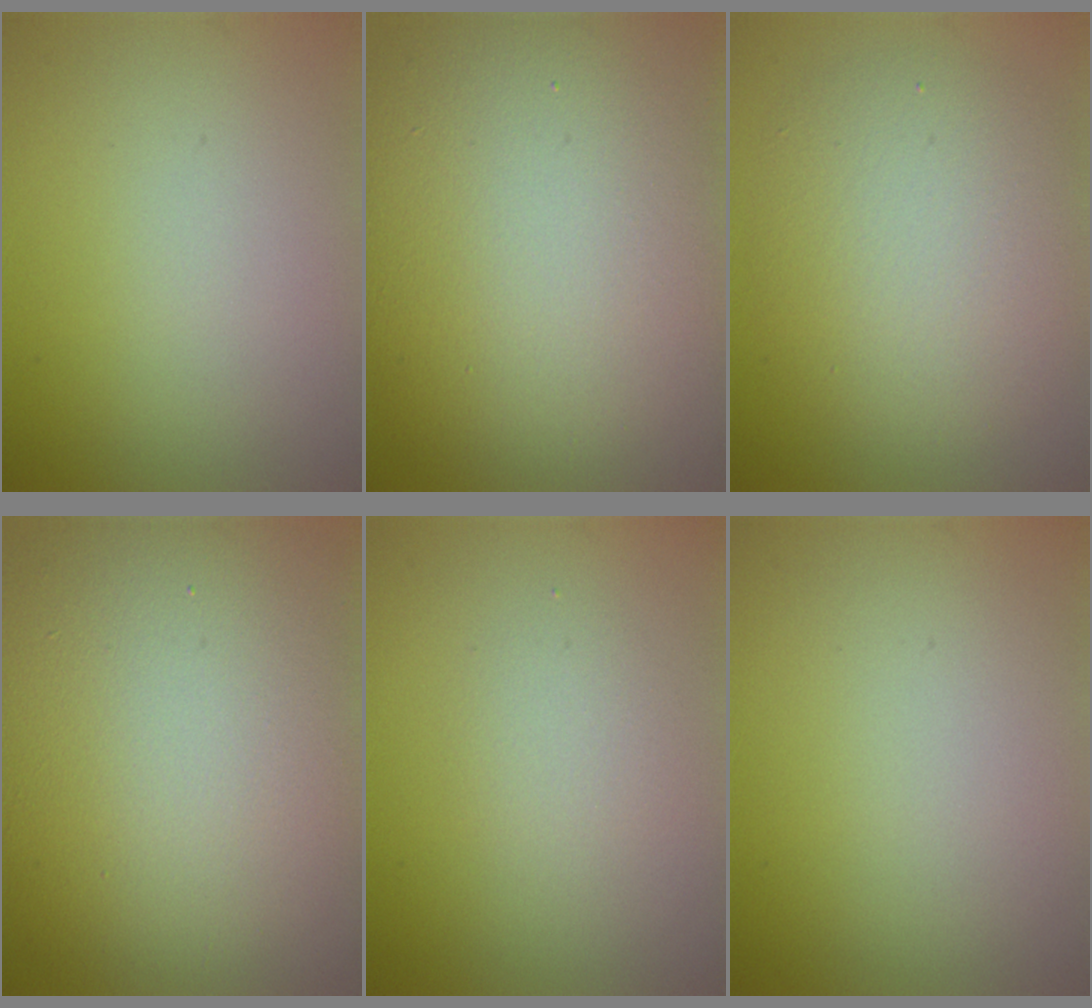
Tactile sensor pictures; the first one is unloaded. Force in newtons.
{"total": 16.6, "press": 16.6, "slide": 0.5}
{"total": 6.1, "press": 6.1, "slide": 0.1}
{"total": 17.2, "press": 17.2, "slide": 0.5}
{"total": 1.5, "press": 1.5, "slide": 0.1}
{"total": 0.0}